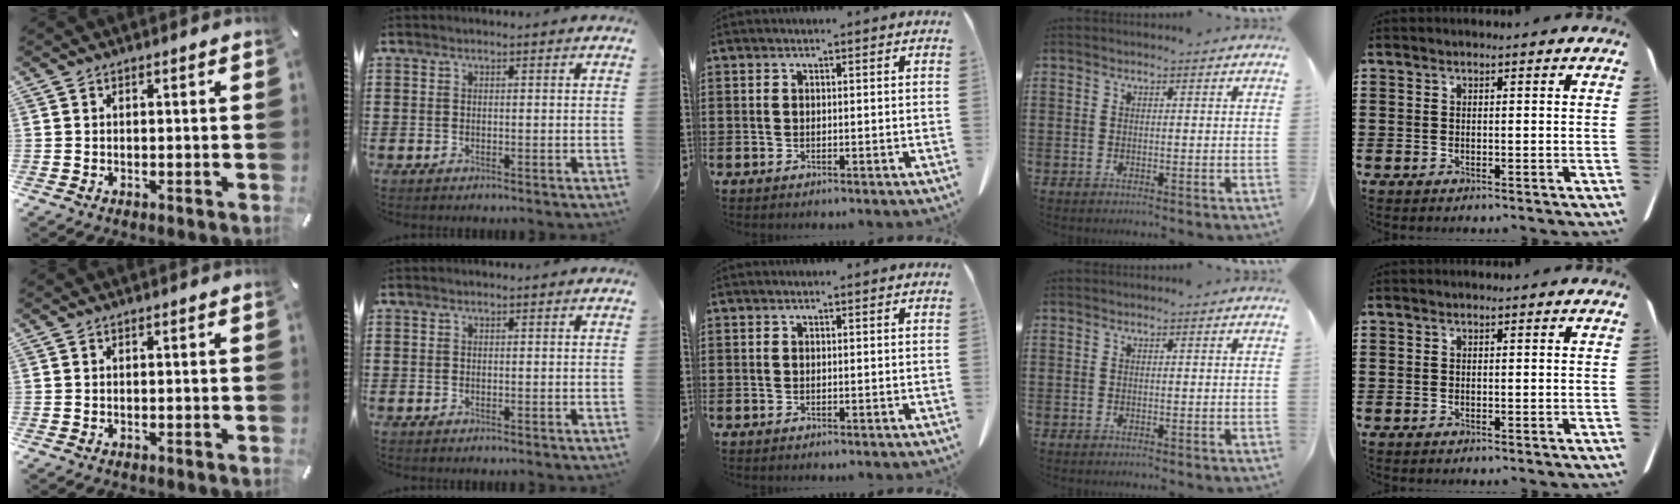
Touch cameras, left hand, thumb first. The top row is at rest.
{}